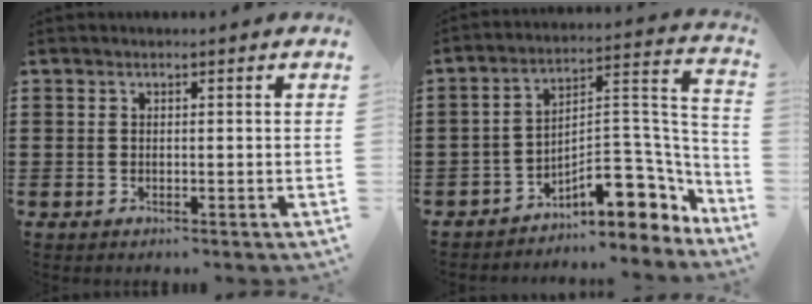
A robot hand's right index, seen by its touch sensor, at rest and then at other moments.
{"total": 10.5, "force": [-5.9, 5.0, 7.1], "torque": [-0.096, 0.004, -0.104]}